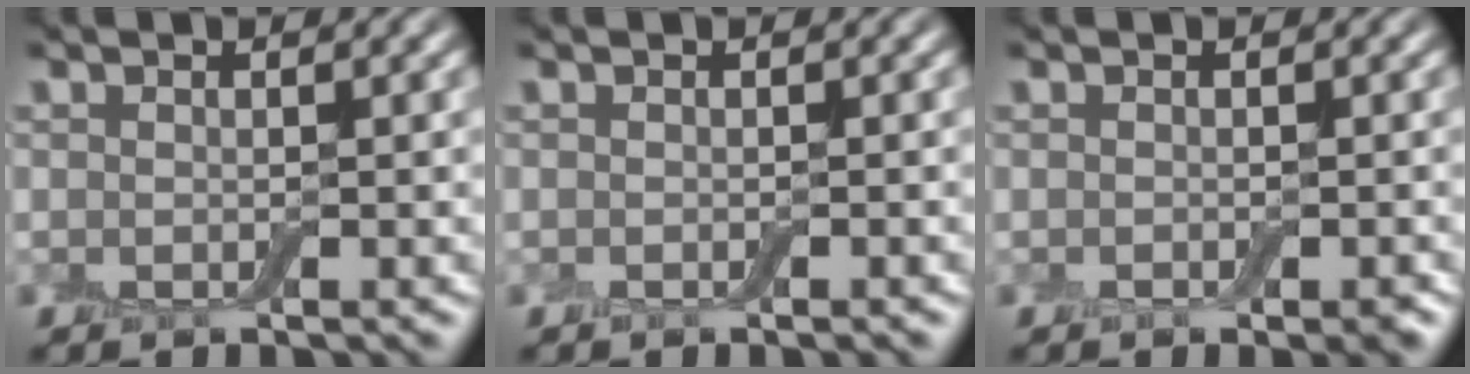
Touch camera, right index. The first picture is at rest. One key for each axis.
{"total": 0.5, "fx": -0.4, "fy": 0.1, "fz": 0.3, "tx": -0.004, "ty": -0.001, "tz": -0.005}
{"total": 1.0, "fx": -0.5, "fy": 0.4, "fz": 0.7, "tx": -0.013, "ty": -0.003, "tz": -0.007}